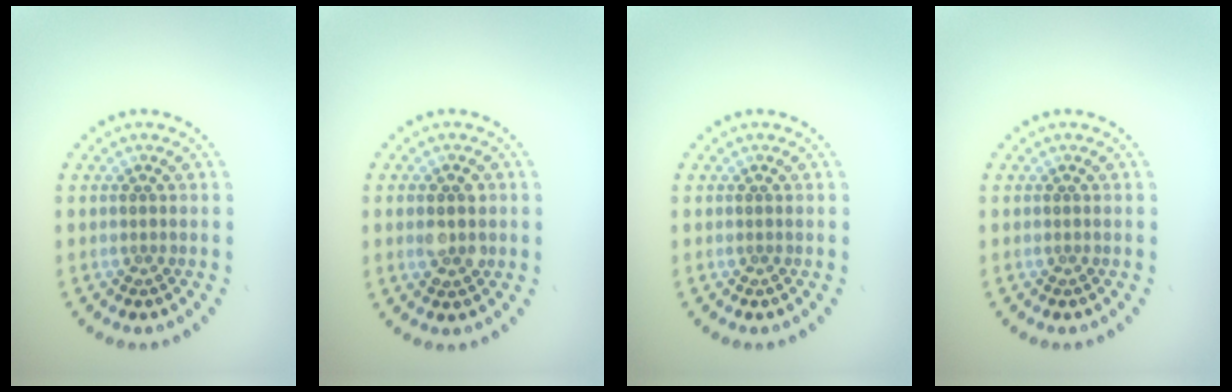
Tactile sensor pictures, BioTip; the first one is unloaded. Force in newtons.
{"total": 2.6, "press": 2.6, "slide": 0.2}
{"total": 0.0}
{"total": 0.0}